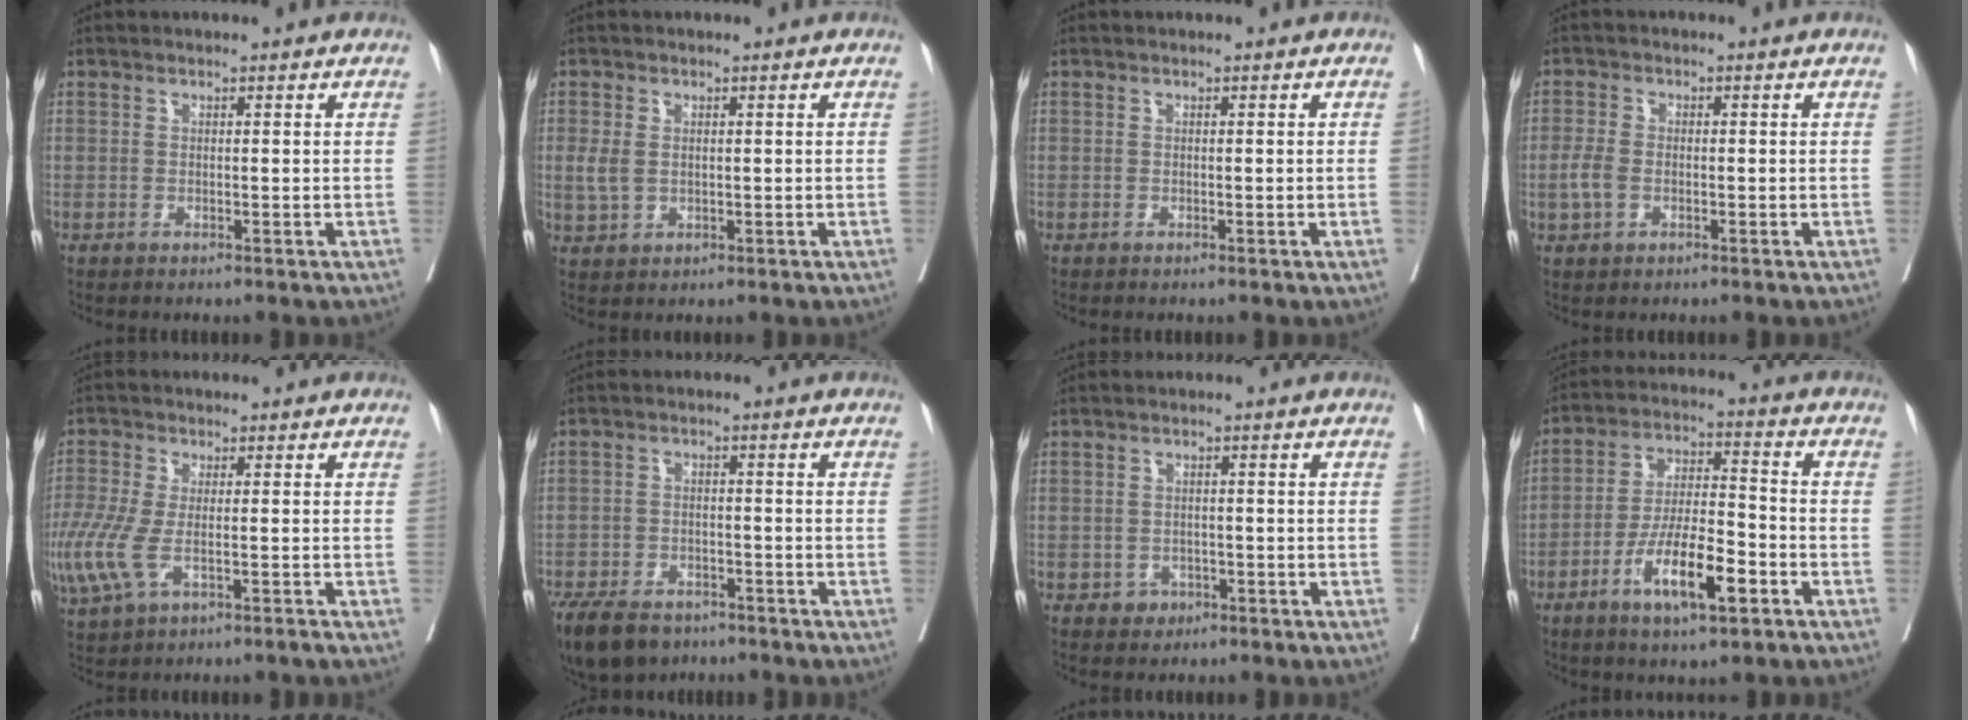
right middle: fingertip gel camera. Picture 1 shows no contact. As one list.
[{"total": 2.9, "force": [0.2, 1.9, 2.1], "torque": [-0.053, 0.000, 0.008]}, {"total": 0.6, "force": [0.0, -0.2, 0.5], "torque": [-0.008, 0.000, 0.000]}, {"total": 3.1, "force": [-0.8, 1.9, 2.3], "torque": [-0.059, 0.002, -0.018]}, {"total": 9.6, "force": [-3.5, 3.3, 8.3], "torque": [-0.204, -0.021, -0.064]}, {"total": 11.5, "force": [-8.4, 6.0, 5.0], "torque": [-0.109, -0.012, -0.131]}, {"total": 1.9, "force": [-1.0, 1.6, 0.4], "torque": [-0.002, 0.007, -0.012]}, {"total": 10.8, "force": [-5.2, 2.4, 9.2], "torque": [-0.172, -0.003, -0.093]}]